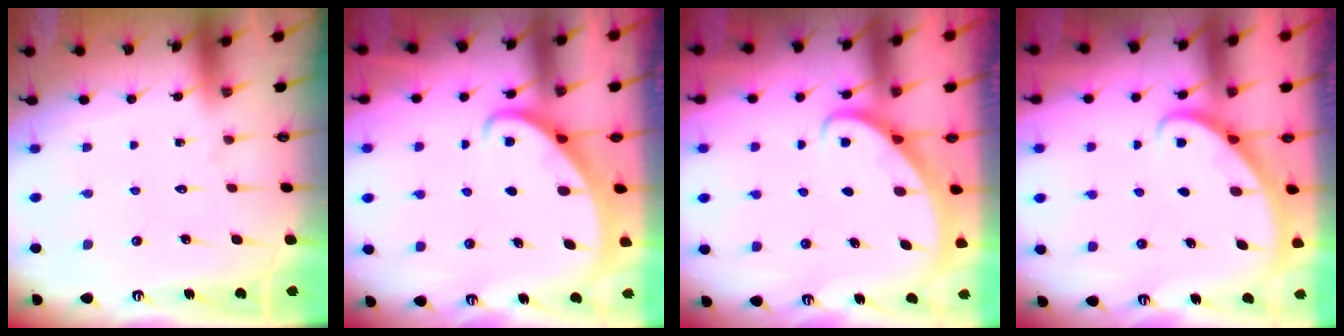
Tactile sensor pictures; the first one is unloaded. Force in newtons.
{"total": 2.1, "press": 2.1, "slide": 0.2}
{"total": 2.7, "press": 2.7, "slide": 0.2}
{"total": 2.8, "press": 2.8, "slide": 0.2}